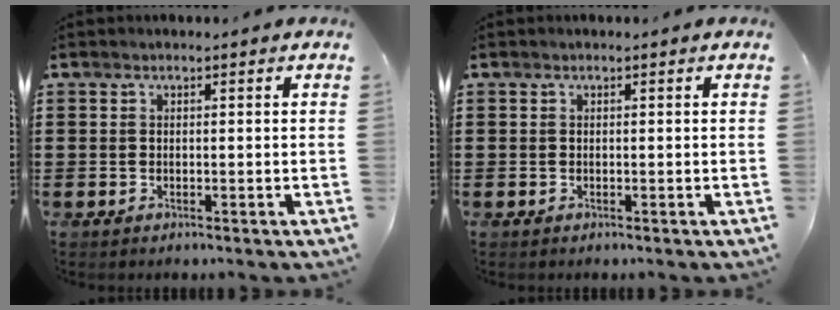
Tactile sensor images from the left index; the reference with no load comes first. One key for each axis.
{"total": 0.0}